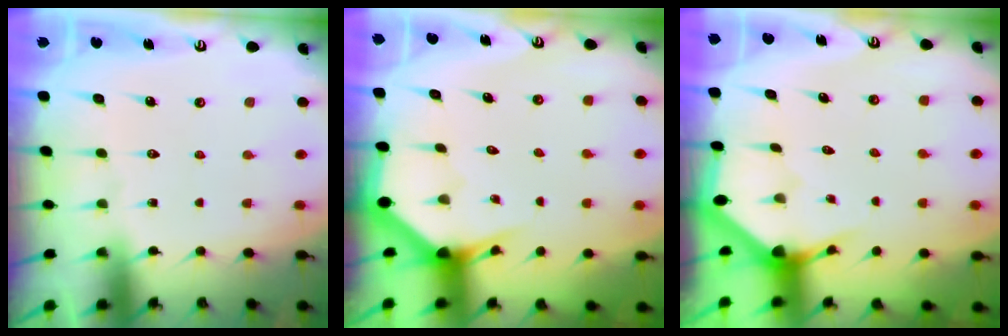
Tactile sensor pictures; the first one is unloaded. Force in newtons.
{"total": 2.9, "press": 2.9, "slide": 0.1}
{"total": 3.0, "press": 3.0, "slide": 0.1}